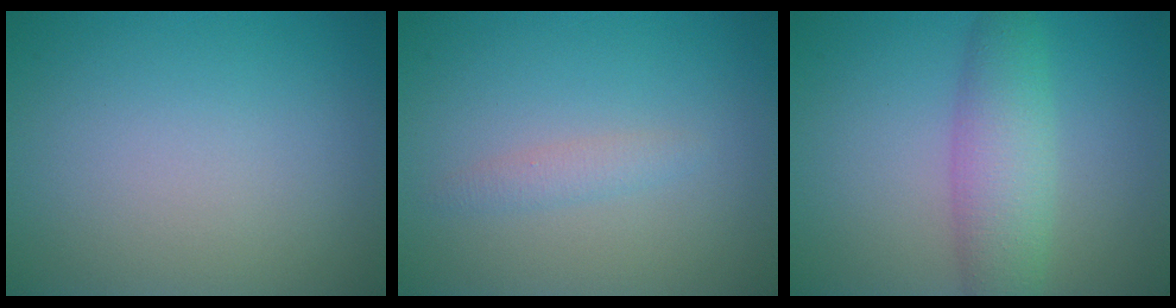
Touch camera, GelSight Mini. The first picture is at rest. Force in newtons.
{"total": 1.2, "press": 1.2, "slide": 0.0}
{"total": 4.5, "press": 4.5, "slide": 0.1}